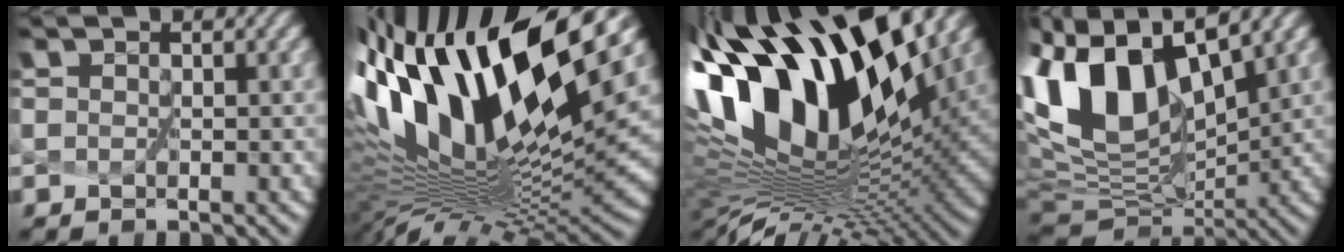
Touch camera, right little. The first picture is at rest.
{"total": 16.5, "force": [4.8, 5.2, 14.9], "torque": [-0.264, 0.019, 0.087]}
{"total": 16.4, "force": [6.0, 6.8, 13.6], "torque": [-0.248, 0.011, 0.109]}
{"total": 12.4, "force": [4.9, 6.5, 9.3], "torque": [-0.195, 0.009, 0.104]}